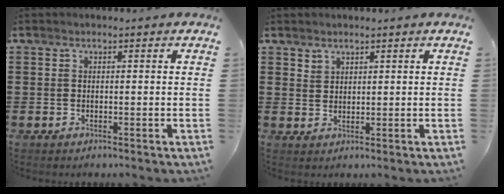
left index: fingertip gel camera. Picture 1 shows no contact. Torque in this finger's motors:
{"motor_torque": [0.00, 0.04, 0.01, -0.01]}